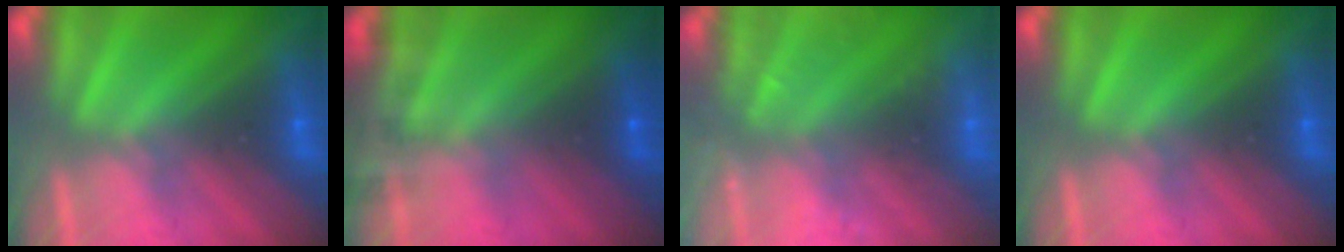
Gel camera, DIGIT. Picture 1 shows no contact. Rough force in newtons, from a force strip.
{"total": 7.7}
{"total": 2.7}
{"total": 0.0}